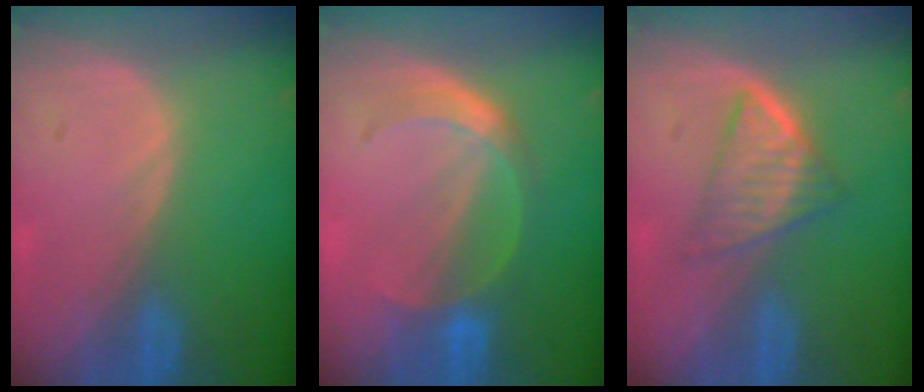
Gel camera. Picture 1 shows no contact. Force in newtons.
{"total": 4.9, "press": 4.9, "slide": 0.3}
{"total": 5.4, "press": 5.0, "slide": 2.0}